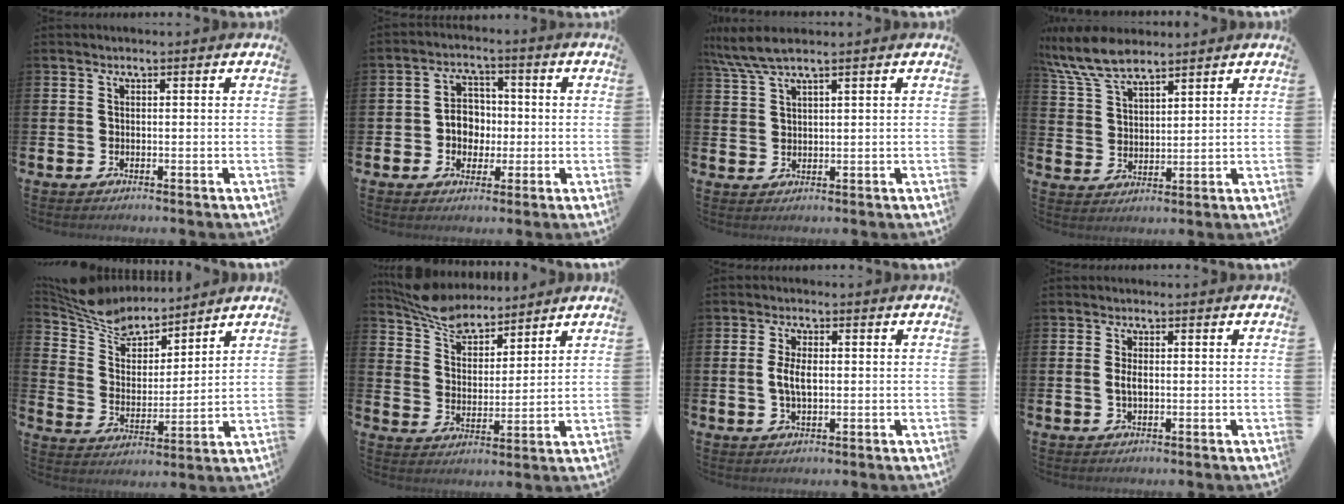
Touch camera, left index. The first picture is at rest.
{"total": 4.8, "force": [-0.2, 4.2, 2.3], "torque": [-0.033, 0.003, -0.012]}
{"total": 4.8, "force": [3.9, 0.4, 2.8], "torque": [-0.063, -0.007, 0.071]}
{"total": 8.2, "force": [7.3, 2.1, 3.2], "torque": [-0.087, -0.021, 0.137]}
{"total": 7.8, "force": [7.2, 2.5, 1.4], "torque": [-0.066, -0.046, 0.130]}
{"total": 7.0, "force": [6.5, 2.2, 1.5], "torque": [-0.057, -0.029, 0.118]}
{"total": 3.8, "force": [0.2, 1.8, 3.3], "torque": [-0.065, 0.001, -0.003]}
{"total": 2.0, "force": [0.0, 0.9, 1.8], "torque": [-0.030, -0.001, -0.002]}